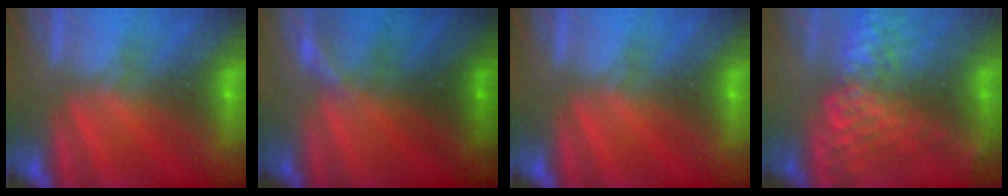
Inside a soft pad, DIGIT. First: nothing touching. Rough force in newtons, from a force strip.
{"total": 1.3}
{"total": 0.0}
{"total": 9.7}